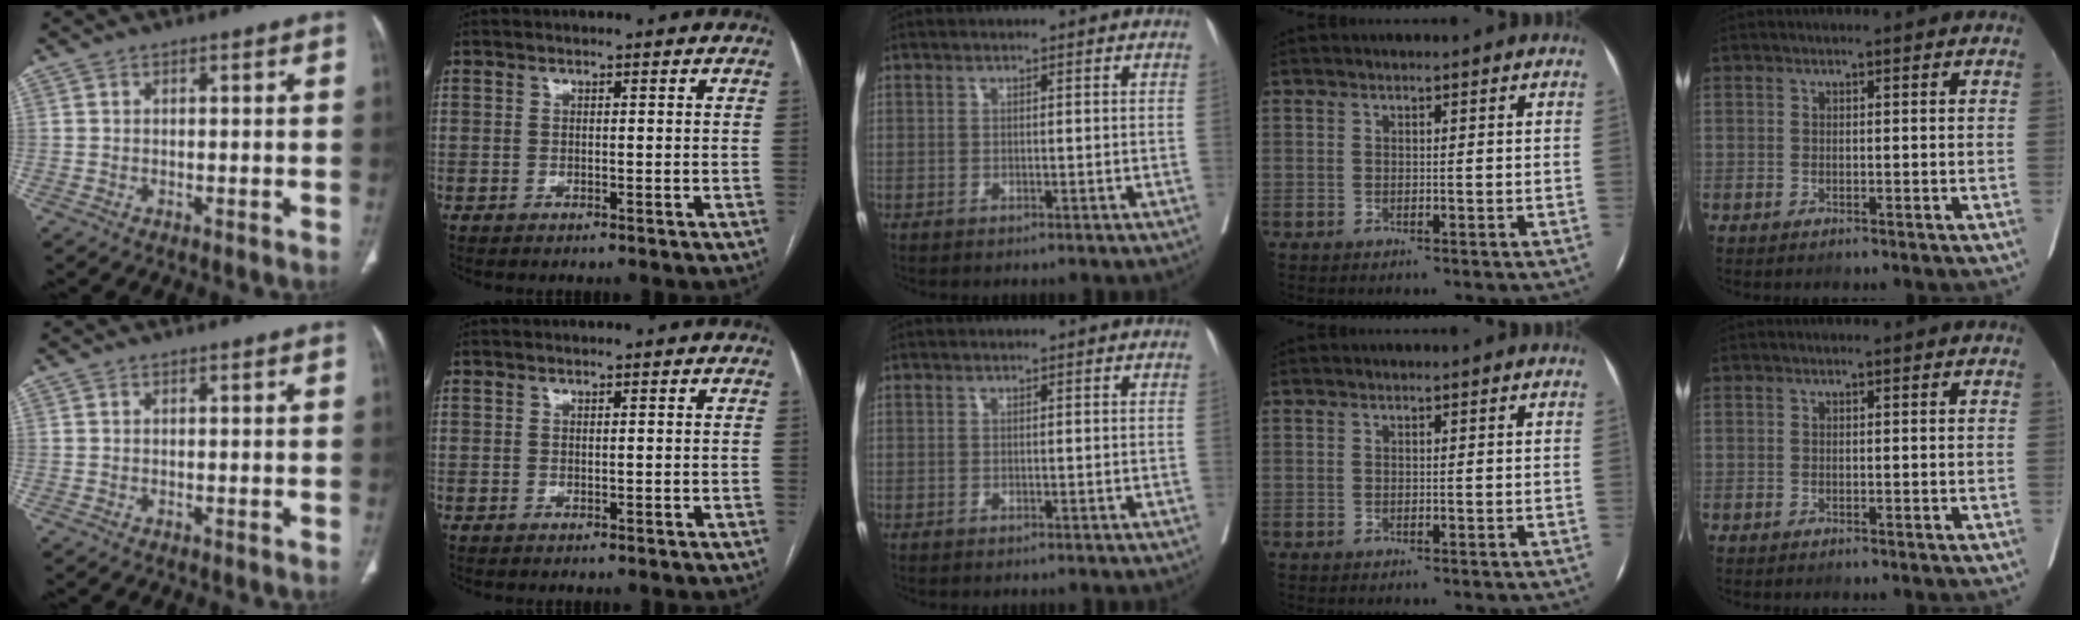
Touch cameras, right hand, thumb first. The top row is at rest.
{}